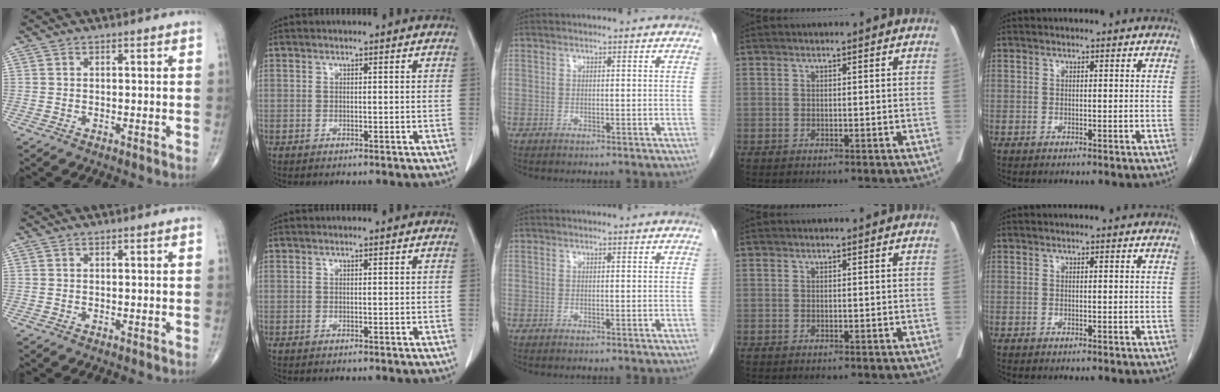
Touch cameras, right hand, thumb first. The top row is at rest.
{}